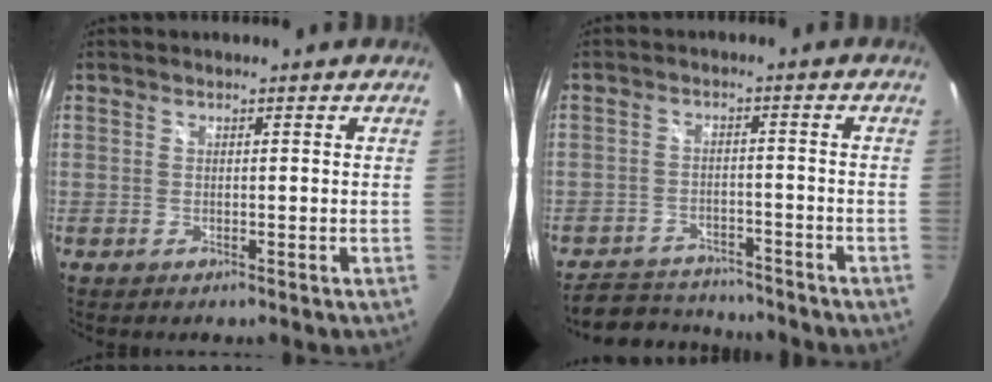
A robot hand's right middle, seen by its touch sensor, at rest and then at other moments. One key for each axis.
{"total": 9.7, "fx": -9.0, "fy": 2.5, "fz": 2.5, "tx": -0.071, "ty": 0.007, "tz": -0.137}